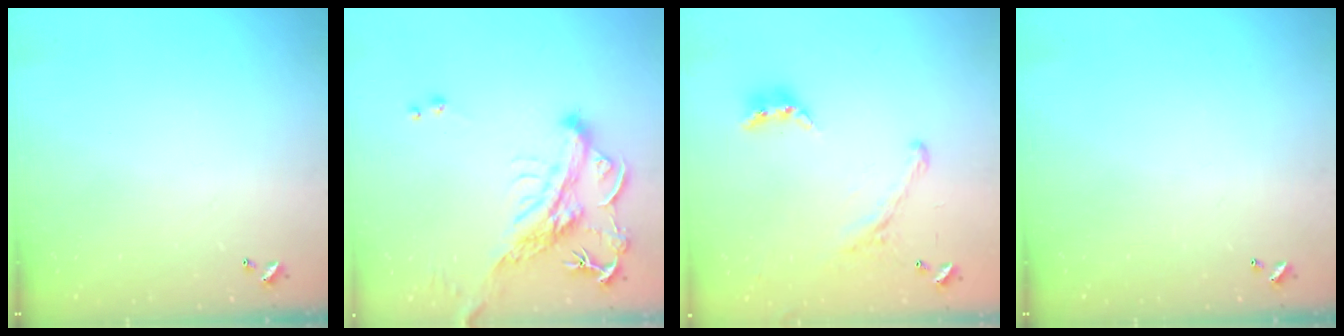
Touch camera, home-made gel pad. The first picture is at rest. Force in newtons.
{"total": 3.5, "press": 3.2, "slide": 1.4}
{"total": 2.0, "press": 1.5, "slide": 1.2}
{"total": 0.0}